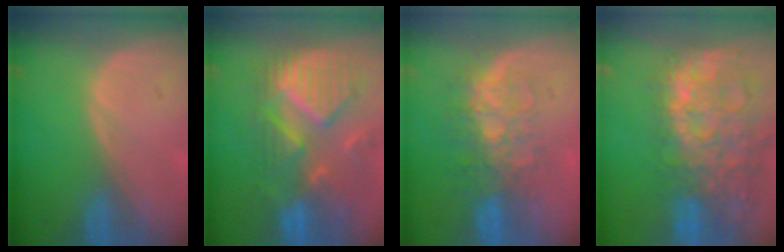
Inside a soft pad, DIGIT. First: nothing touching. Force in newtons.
{"total": 11.8, "press": 10.3, "slide": 5.8}
{"total": 8.0, "press": 7.3, "slide": 3.2}
{"total": 14.8, "press": 12.1, "slide": 8.6}